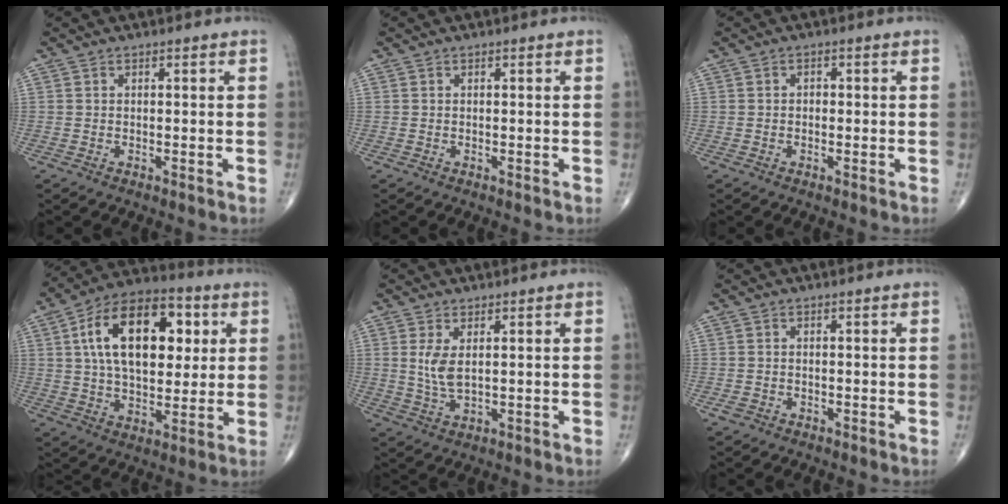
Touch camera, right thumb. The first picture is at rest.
{"total": 0.0}
{"total": 1.1, "force": [0.0, 0.9, 0.7], "torque": [-0.004, 0.004, -0.004]}
{"total": 21.1, "force": [5.3, 12.0, 16.6], "torque": [-0.239, 0.007, 0.080]}
{"total": 4.5, "force": [1.0, 1.9, 4.0], "torque": [-0.083, -0.012, 0.028]}
{"total": 1.2, "force": [-0.7, 0.9, 0.5], "torque": [-0.013, 0.004, -0.011]}